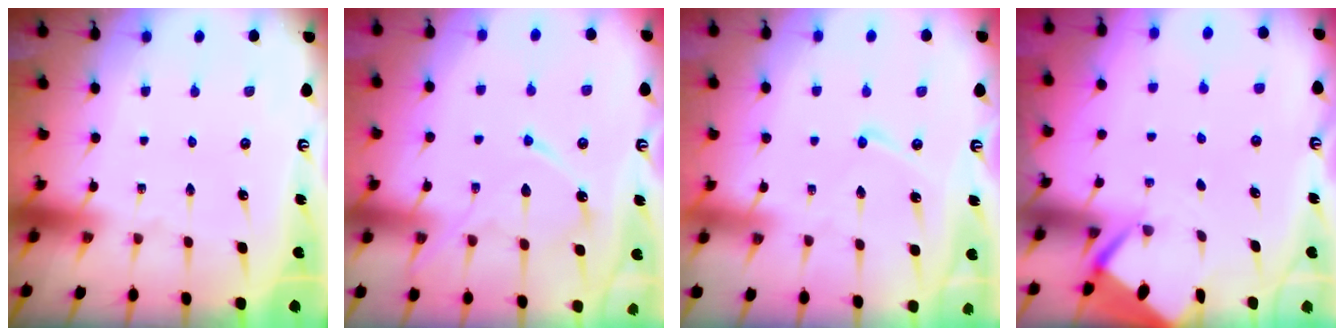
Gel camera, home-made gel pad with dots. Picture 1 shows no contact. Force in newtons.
{"total": 11.7, "press": 11.7, "slide": 1.2}
{"total": 4.4, "press": 4.4, "slide": 0.5}
{"total": 2.7, "press": 2.6, "slide": 0.4}